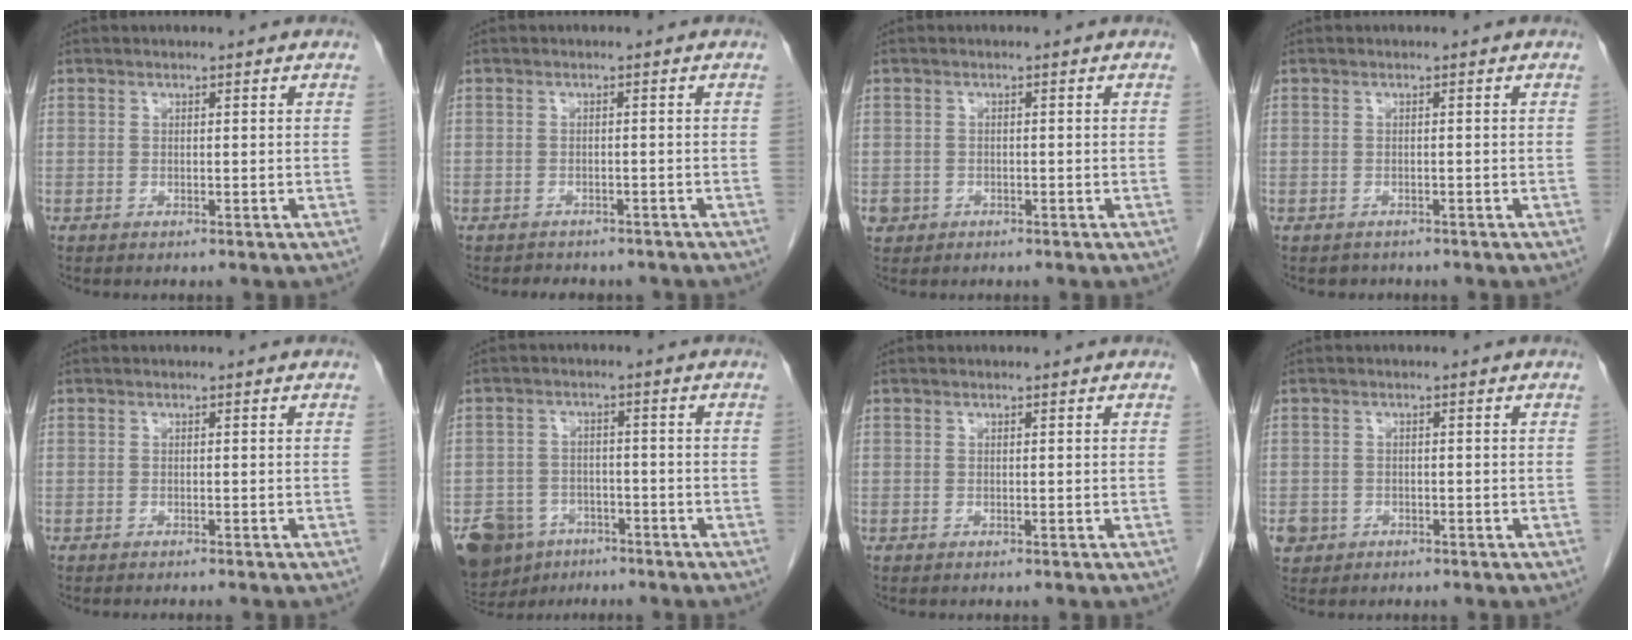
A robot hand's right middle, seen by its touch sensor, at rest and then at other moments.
{"total": 5.2, "force": [-4.6, 2.1, 1.2], "torque": [-0.017, 0.003, -0.052]}
{"total": 2.0, "force": [-0.9, 1.7, 0.4], "torque": [-0.008, 0.006, -0.012]}
{"total": 1.4, "force": [-1.2, 0.8, -0.1], "torque": [-0.010, 0.000, -0.019]}
{"total": 2.3, "force": [-2.0, -0.1, 1.0], "torque": [-0.011, 0.002, -0.023]}
{"total": 10.4, "force": [-6.7, 7.0, 3.7], "torque": [-0.085, 0.000, -0.106]}
{"total": 0.0}
{"total": 2.9, "force": [-1.5, 2.4, 0.5], "torque": [-0.009, 0.006, -0.024]}